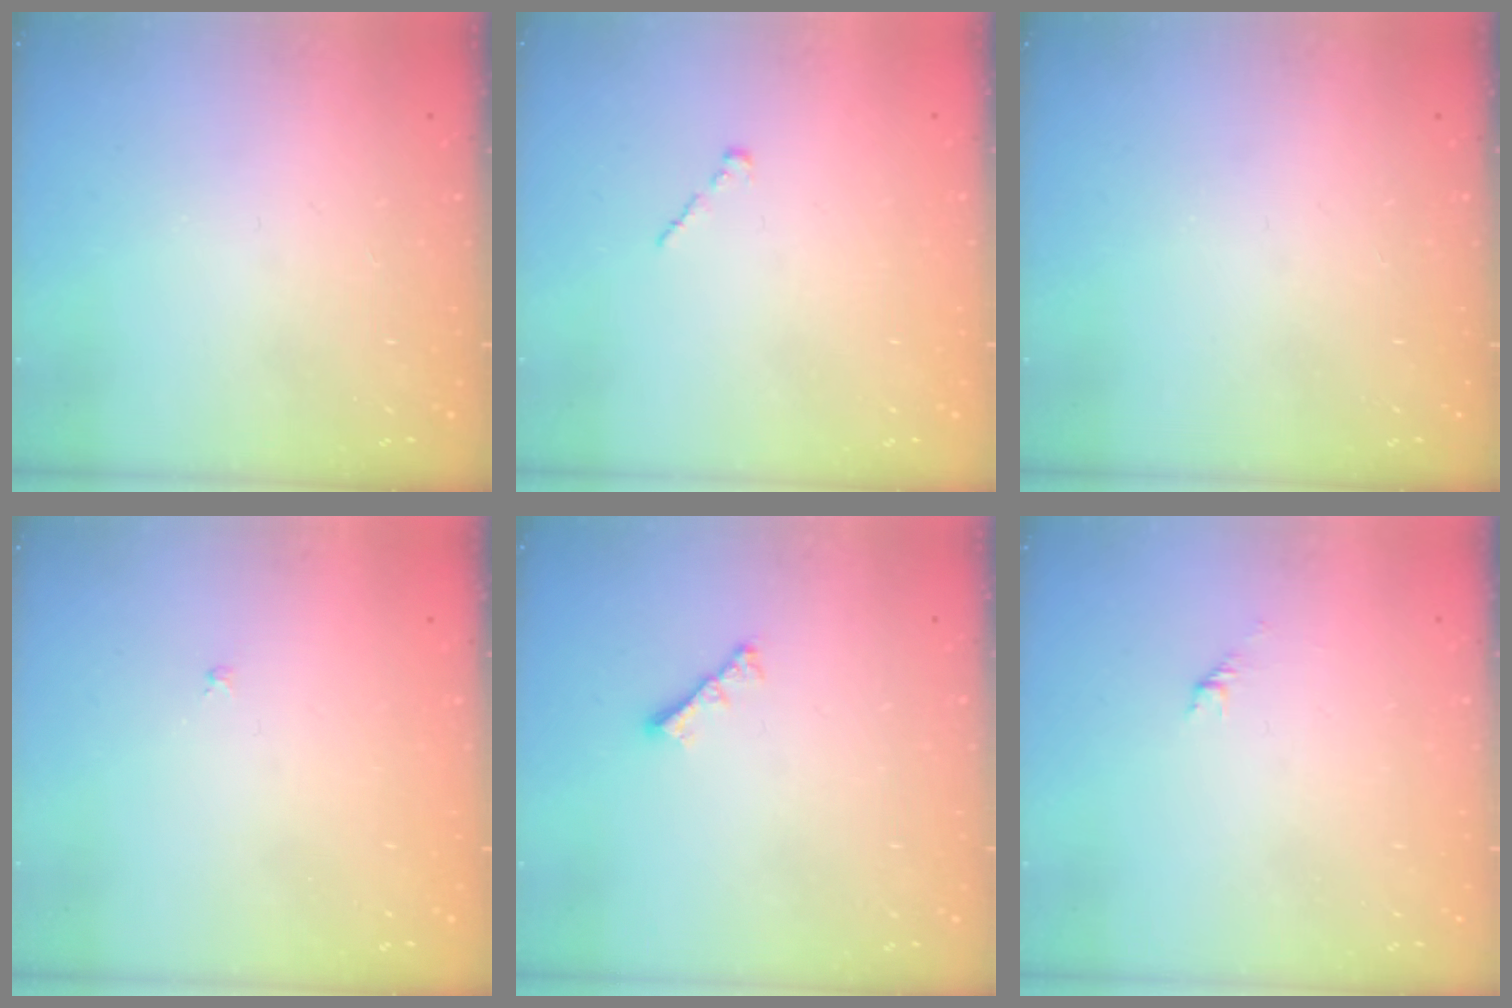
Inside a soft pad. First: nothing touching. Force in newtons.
{"total": 1.0, "press": 0.8, "slide": 0.5}
{"total": 0.0}
{"total": 1.0, "press": 0.9, "slide": 0.3}
{"total": 2.8, "press": 2.7, "slide": 0.6}
{"total": 1.5, "press": 1.4, "slide": 0.5}